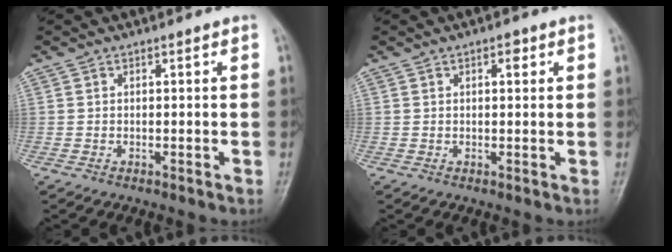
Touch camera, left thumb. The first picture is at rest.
{"total": 1.9, "force": [0.8, 0.9, 1.5], "torque": [-0.016, 0.000, 0.008]}